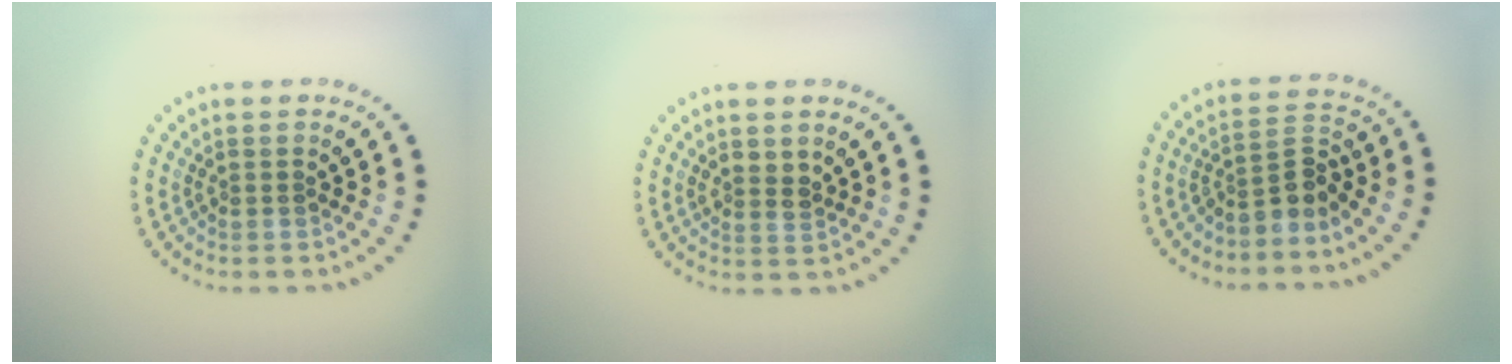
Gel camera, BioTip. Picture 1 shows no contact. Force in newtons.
{"total": 1.4, "press": 1.2, "slide": 0.7}
{"total": 3.0, "press": 2.1, "slide": 2.1}